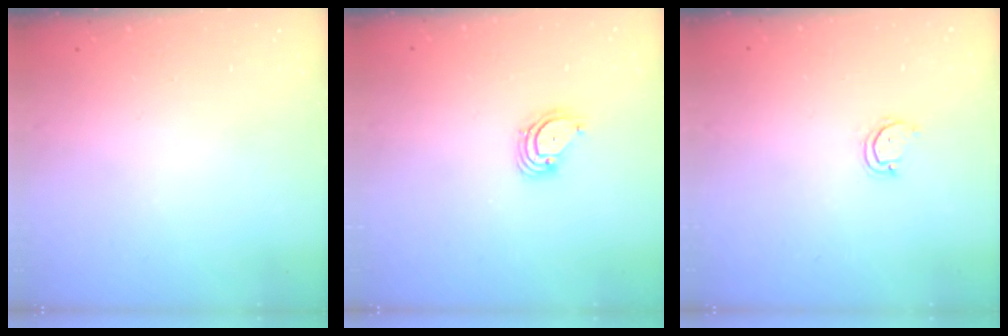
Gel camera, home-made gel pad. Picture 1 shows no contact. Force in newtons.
{"total": 3.6, "press": 3.6, "slide": 0.3}
{"total": 2.9, "press": 2.9, "slide": 0.3}